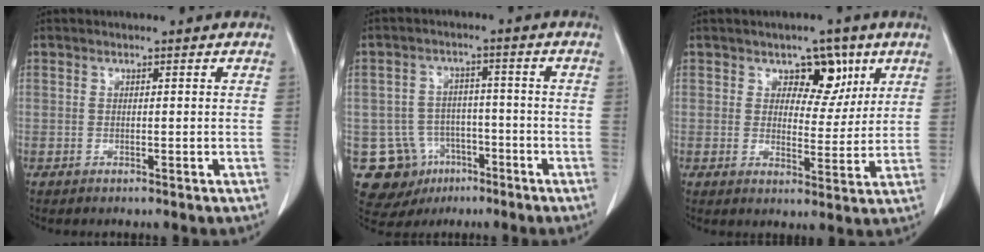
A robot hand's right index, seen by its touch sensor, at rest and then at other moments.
{"total": 11.1, "force": [-4.8, 9.8, 2.1], "torque": [-0.052, 0.031, -0.061]}
{"total": 6.3, "force": [3.3, 3.9, 3.6], "torque": [-0.037, 0.004, 0.048]}